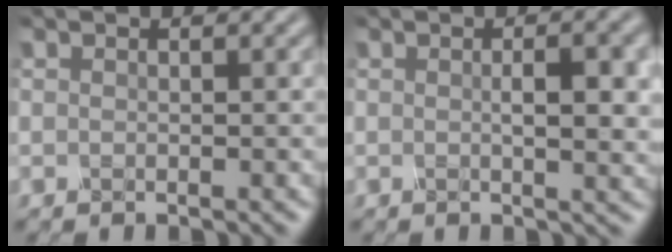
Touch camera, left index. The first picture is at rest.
{"total": 3.9, "force": [0.0, 1.0, 3.8], "torque": [-0.058, 0.000, 0.002]}